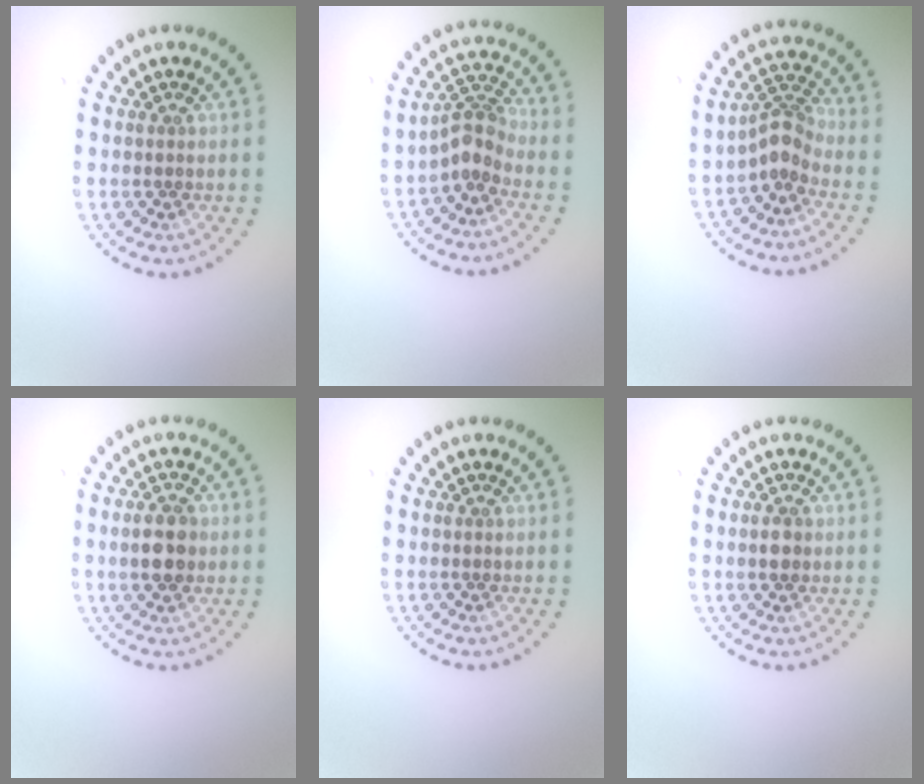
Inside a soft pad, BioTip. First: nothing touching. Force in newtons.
{"total": 3.0, "press": 2.2, "slide": 2.0}
{"total": 2.8, "press": 2.0, "slide": 1.9}
{"total": 3.6, "press": 3.6, "slide": 0.1}
{"total": 0.0}
{"total": 1.6, "press": 1.6, "slide": 0.1}